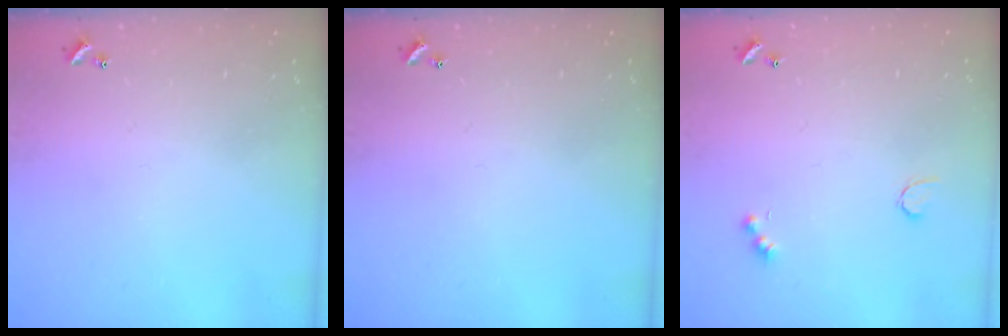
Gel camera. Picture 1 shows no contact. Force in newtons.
{"total": 0.0}
{"total": 4.4, "press": 4.3, "slide": 0.9}